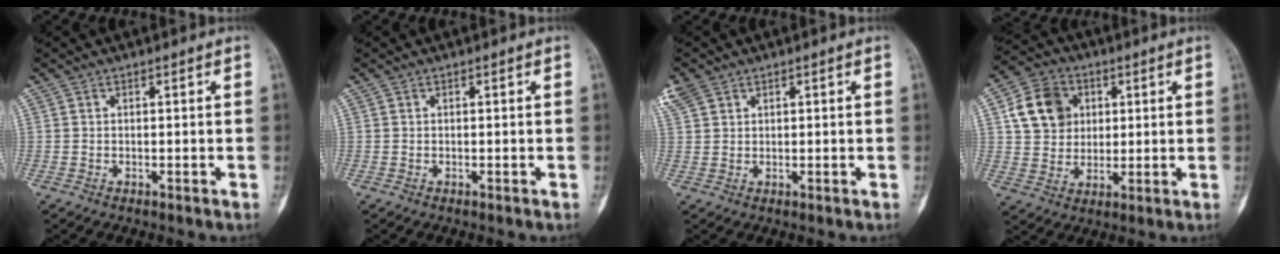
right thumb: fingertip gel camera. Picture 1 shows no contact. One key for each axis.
{"total": 0.0}
{"total": 4.1, "fx": 2.4, "fy": 2.9, "fz": 1.5, "tx": -0.033, "ty": 0.013, "tz": 0.056}
{"total": 11.0, "fx": 3.1, "fy": 9.2, "fz": 5.2, "tx": -0.067, "ty": -0.002, "tz": 0.055}